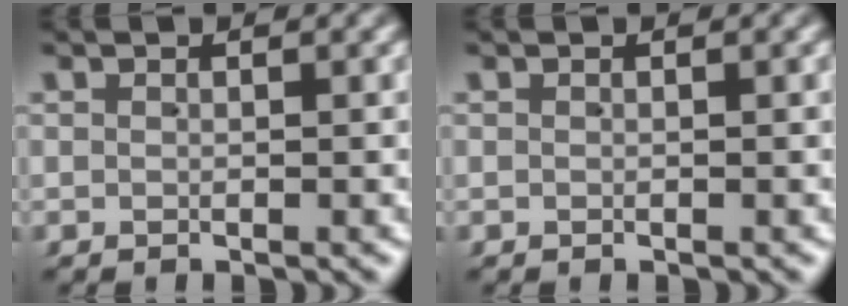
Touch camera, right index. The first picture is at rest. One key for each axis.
{"total": 0.0}